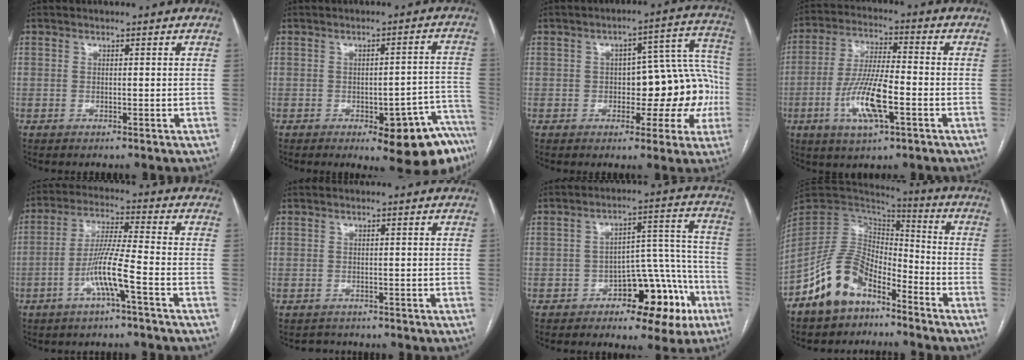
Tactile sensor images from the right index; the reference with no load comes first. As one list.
[{"total": 13.3, "force": [-8.7, 2.8, 9.7], "torque": [-0.040, 0.036, -0.102]}, {"total": 13.2, "force": [-2.2, 6.8, 11.2], "torque": [-0.121, 0.054, -0.020]}, {"total": 11.5, "force": [-3.8, 2.3, 10.5], "torque": [-0.214, -0.005, -0.068]}, {"total": 8.1, "force": [-3.4, -0.5, 7.3], "torque": [-0.146, 0.007, -0.068]}, {"total": 1.8, "force": [-1.4, 1.0, -0.5], "torque": [-0.001, -0.002, -0.024]}, {"total": 11.6, "force": [-6.0, 5.9, 7.9], "torque": [-0.077, 0.039, -0.075]}, {"total": 11.7, "force": [-7.8, 6.1, 6.3], "torque": [-0.133, 0.028, -0.152]}]